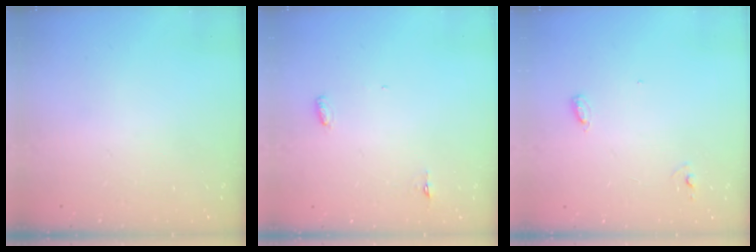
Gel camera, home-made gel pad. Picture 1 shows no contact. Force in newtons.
{"total": 3.0, "press": 2.8, "slide": 0.9}
{"total": 5.0, "press": 5.0, "slide": 0.4}